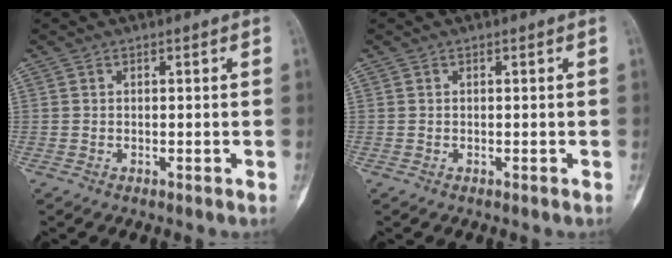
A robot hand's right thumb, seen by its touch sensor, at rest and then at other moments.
{"total": 0.0}